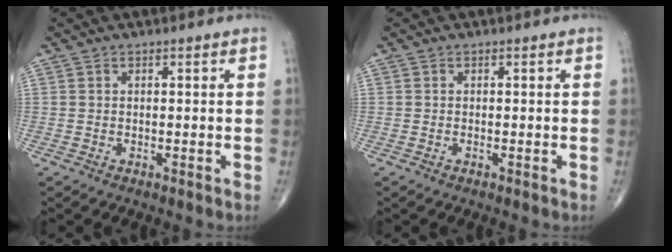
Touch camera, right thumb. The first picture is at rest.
{"total": 0.0}